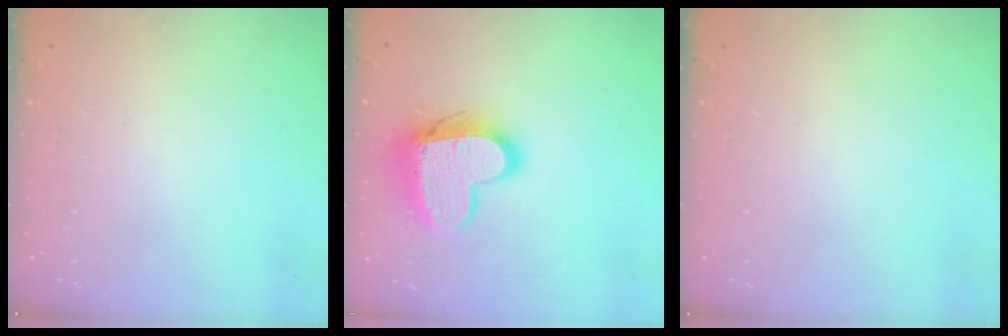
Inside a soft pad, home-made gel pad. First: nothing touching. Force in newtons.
{"total": 13.5, "press": 13.5, "slide": 1.2}
{"total": 0.0}